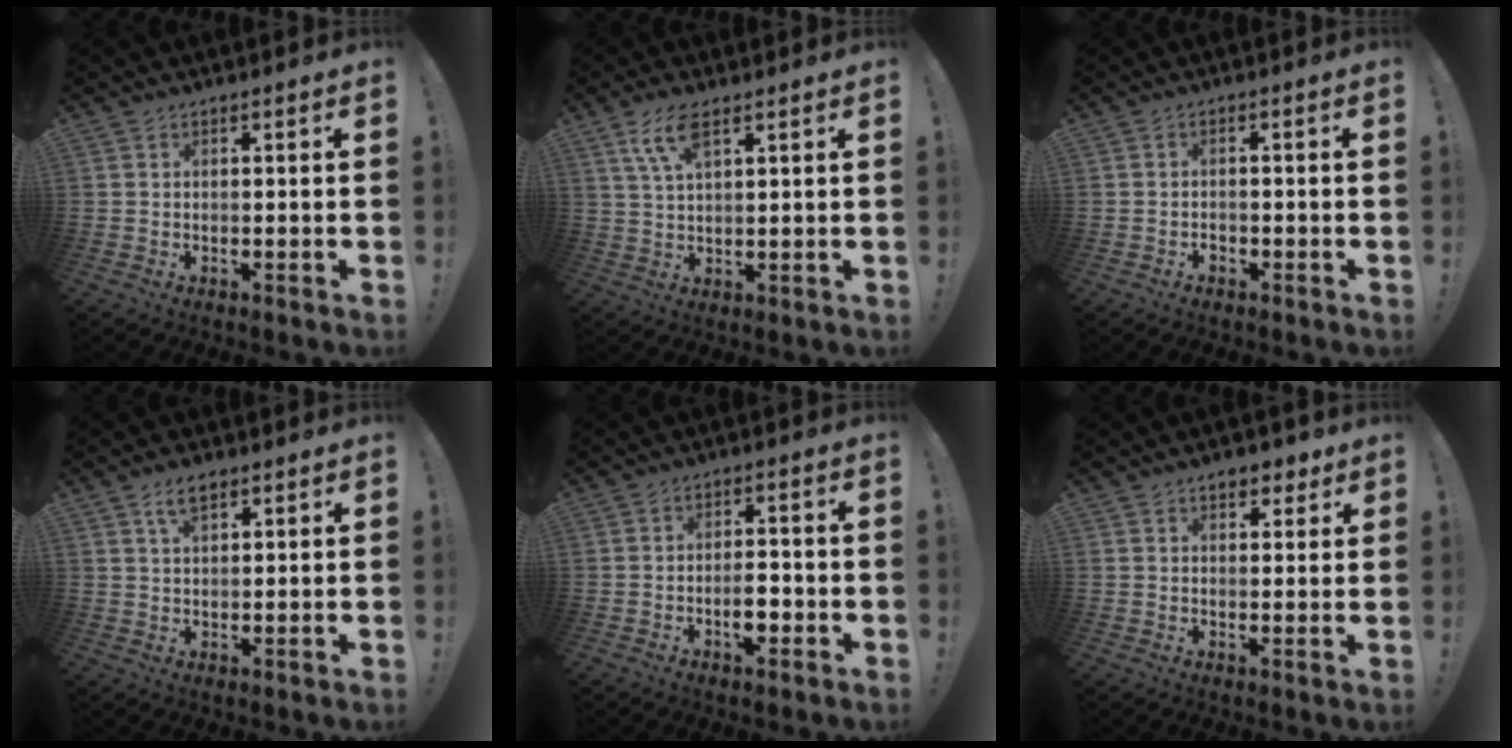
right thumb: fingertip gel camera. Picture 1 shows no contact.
{"total": 7.4, "force": [4.2, 2.5, 5.6], "torque": [-0.105, -0.009, 0.078]}
{"total": 1.2, "force": [-1.0, 0.7, 0.1], "torque": [-0.001, -0.001, -0.018]}
{"total": 5.0, "force": [2.9, 2.5, 3.3], "torque": [-0.052, -0.006, 0.050]}
{"total": 5.7, "force": [-2.1, 2.8, 4.5], "torque": [-0.069, 0.007, -0.037]}
{"total": 4.7, "force": [3.0, 2.9, 2.1], "torque": [-0.017, -0.012, 0.050]}